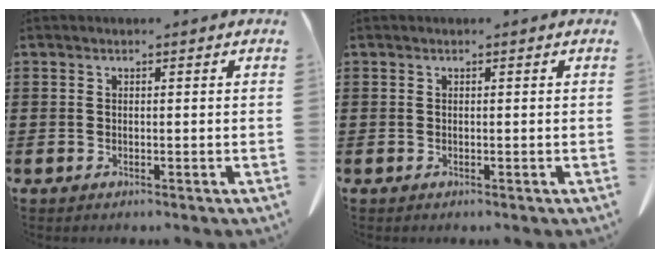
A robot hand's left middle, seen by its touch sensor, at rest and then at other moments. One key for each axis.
{"total": 0.0}